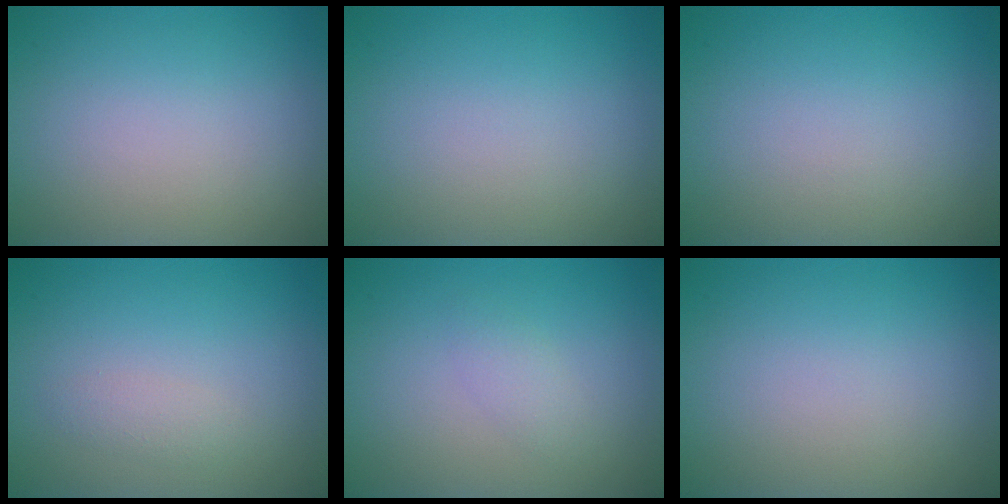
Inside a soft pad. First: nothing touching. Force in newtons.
{"total": 0.0}
{"total": 0.0}
{"total": 1.1, "press": 1.1, "slide": 0.1}
{"total": 1.2, "press": 1.2, "slide": 0.1}
{"total": 0.0}